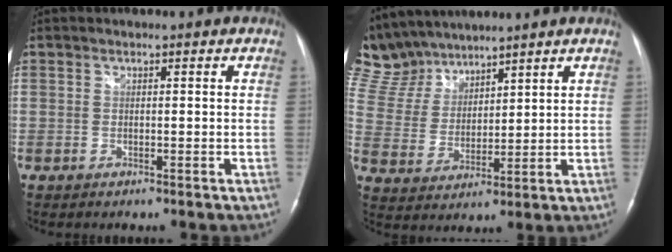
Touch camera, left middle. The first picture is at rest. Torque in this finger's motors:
{"motor_torque": [0.90, -1.24, 0.04, -0.09]}